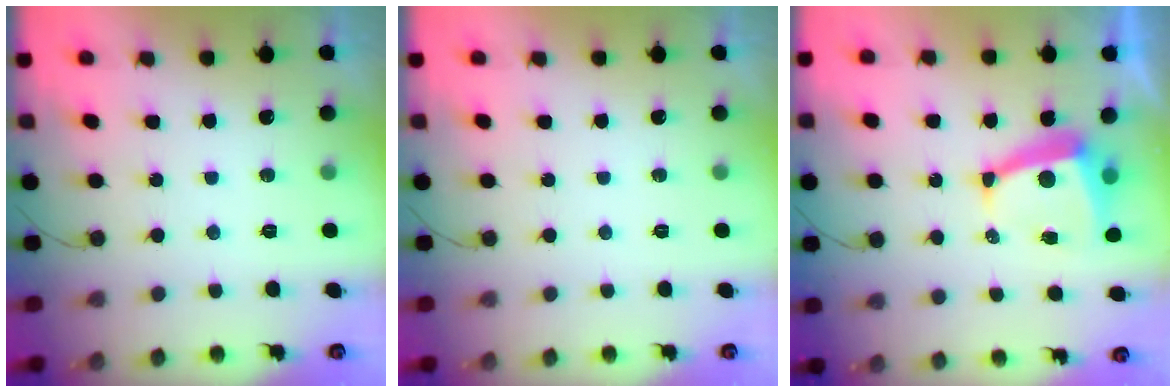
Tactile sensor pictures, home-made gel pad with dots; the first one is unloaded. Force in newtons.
{"total": 0.0}
{"total": 7.8, "press": 7.7, "slide": 1.0}